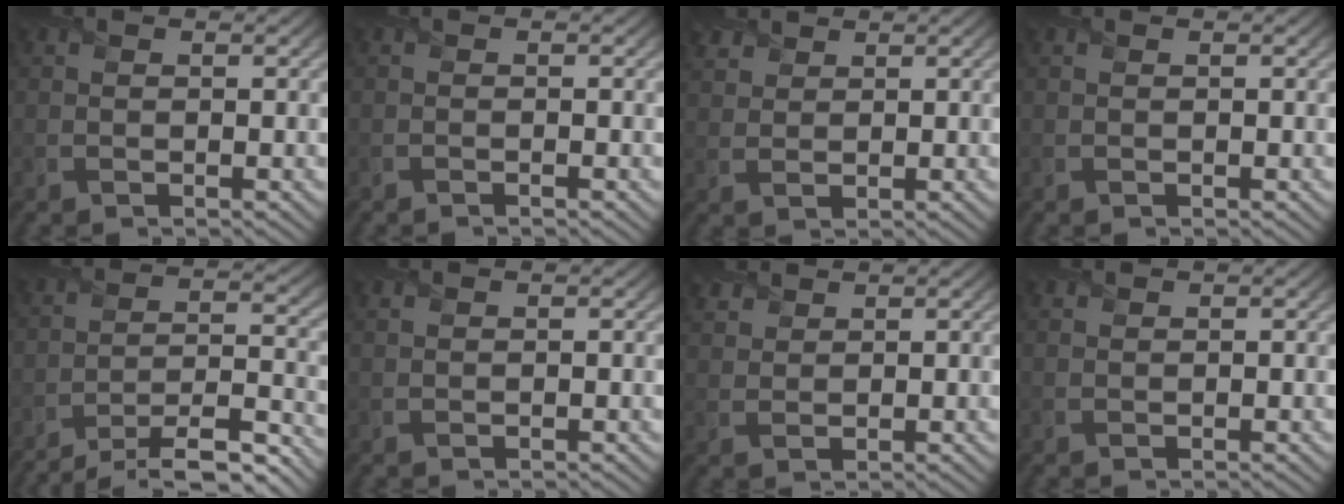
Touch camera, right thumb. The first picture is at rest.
{"total": 0.5, "force": [-0.5, 0.0, 0.2], "torque": [-0.004, -0.001, -0.011]}
{"total": 2.9, "force": [2.2, 1.7, 1.0], "torque": [-0.027, 0.008, 0.047]}
{"total": 0.0}
{"total": 11.7, "force": [-10.1, 1.9, 5.7], "torque": [-0.099, 0.001, -0.155]}
{"total": 0.7, "force": [0.6, 0.2, 0.4], "torque": [-0.012, 0.003, 0.012]}
{"total": 3.0, "force": [2.4, 1.5, 1.0], "torque": [-0.028, 0.008, 0.053]}
{"total": 0.7, "force": [0.7, 0.3, 0.1], "torque": [-0.006, 0.001, 0.017]}